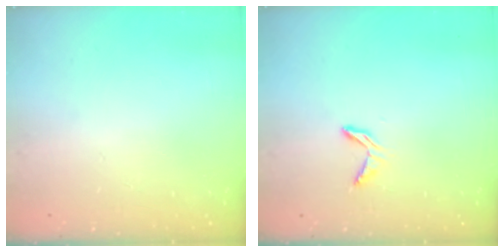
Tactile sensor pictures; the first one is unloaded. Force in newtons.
{"total": 5.0, "press": 5.0, "slide": 0.4}